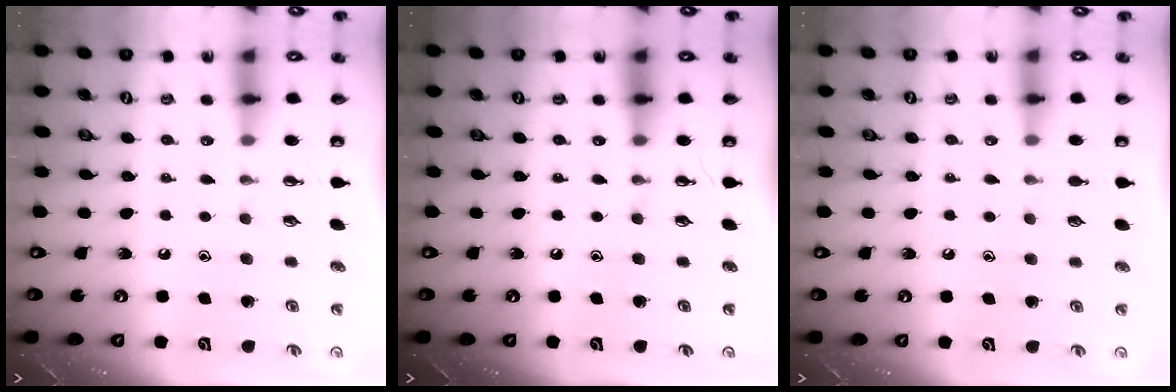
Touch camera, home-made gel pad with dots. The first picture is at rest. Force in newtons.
{"total": 0.0}
{"total": 3.5, "press": 3.5, "slide": 0.3}